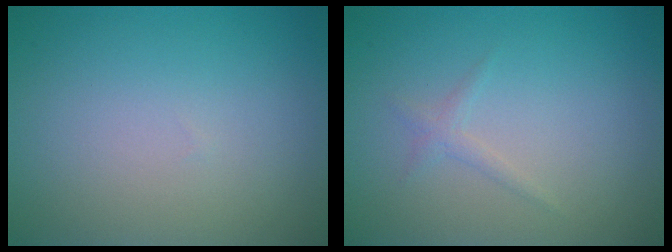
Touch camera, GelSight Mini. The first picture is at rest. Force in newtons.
{"total": 0.9, "press": 0.9, "slide": 0.1}